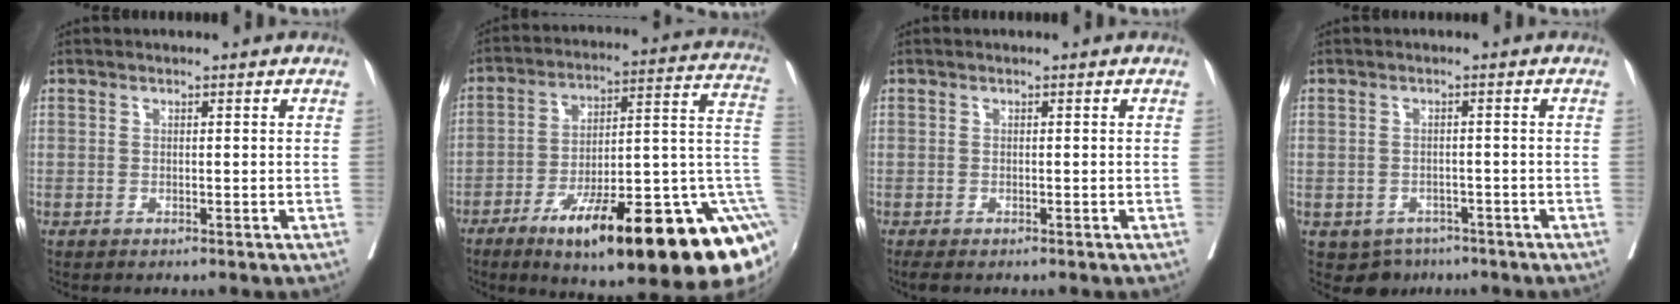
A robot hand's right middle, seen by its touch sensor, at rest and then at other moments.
{"total": 30.7, "force": [-11.7, 5.8, 27.8], "torque": [-0.249, 0.032, -0.175]}
{"total": 1.6, "force": [-1.4, 0.4, 0.7], "torque": [-0.012, -0.006, -0.019]}
{"total": 4.4, "force": [-2.7, 3.4, 0.7], "torque": [-0.004, 0.006, -0.036]}